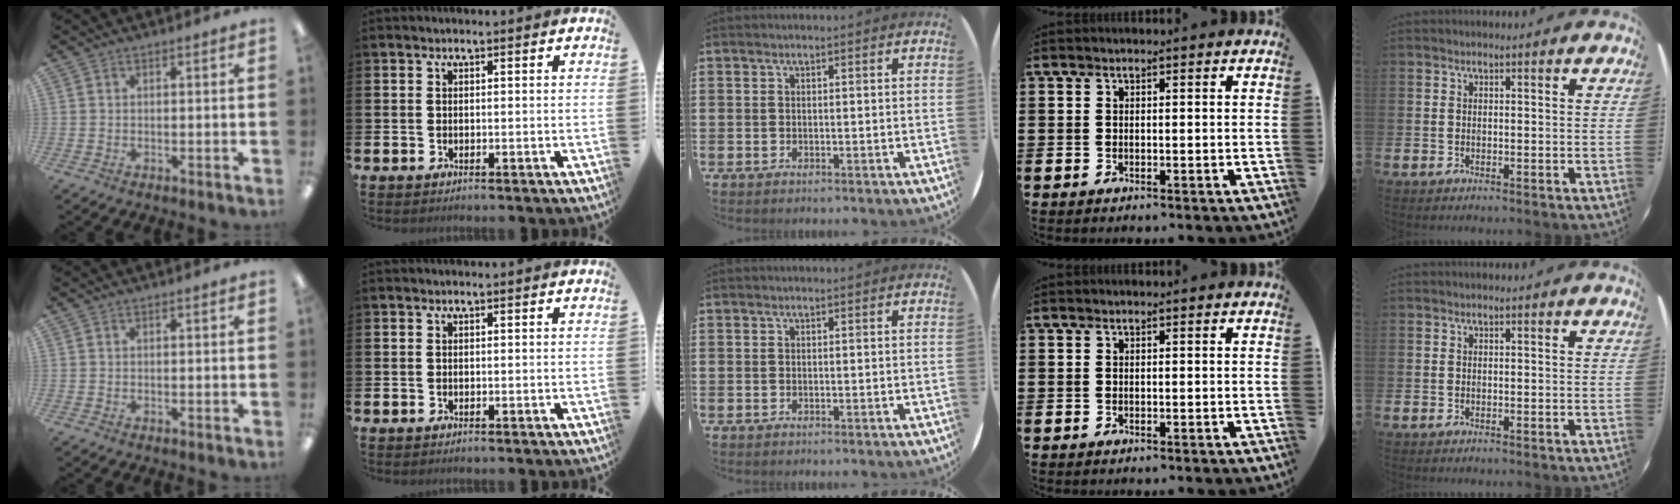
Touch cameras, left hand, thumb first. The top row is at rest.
{}